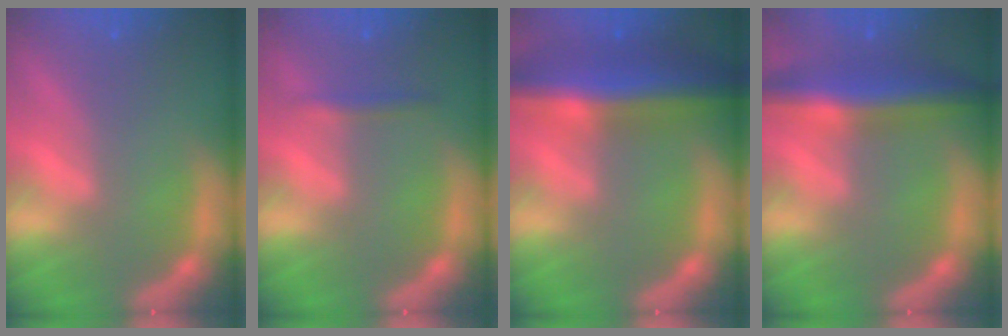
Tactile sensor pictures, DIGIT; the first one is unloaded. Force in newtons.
{"total": 1.4}
{"total": 10.0}
{"total": 7.0}